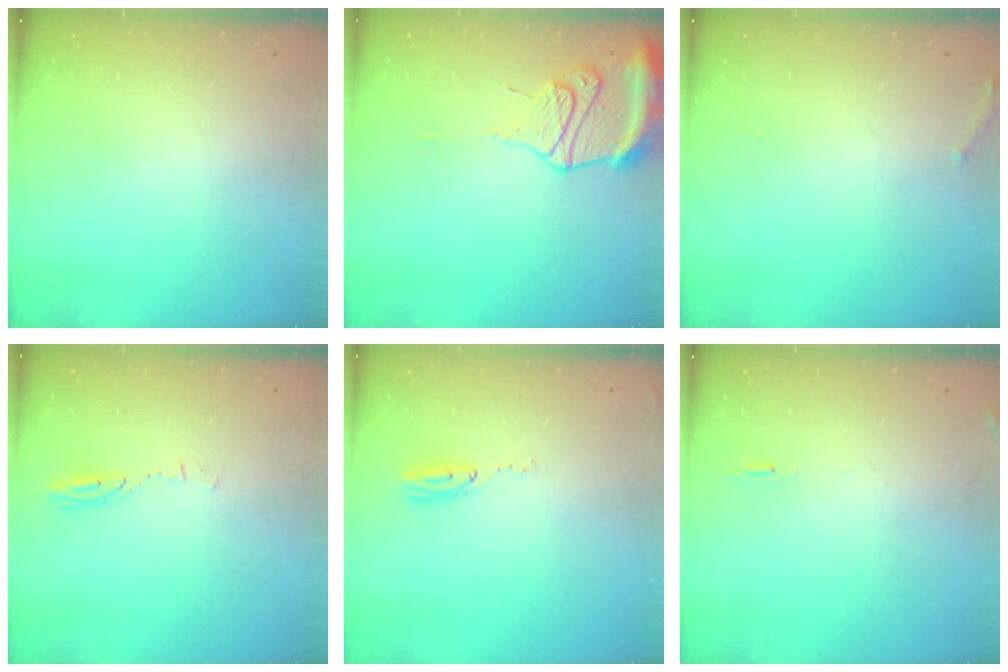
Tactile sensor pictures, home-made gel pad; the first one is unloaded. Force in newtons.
{"total": 14.1, "press": 14.1, "slide": 1.3}
{"total": 5.2, "press": 4.9, "slide": 1.8}
{"total": 4.0, "press": 4.0, "slide": 0.3}
{"total": 5.9, "press": 5.9, "slide": 0.4}
{"total": 5.0, "press": 4.7, "slide": 1.7}